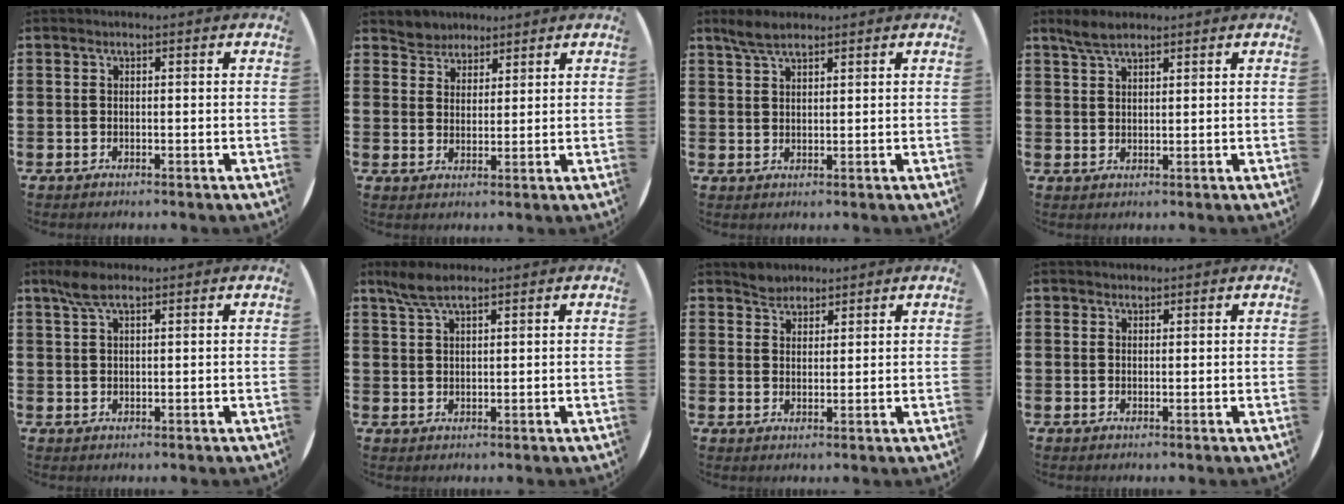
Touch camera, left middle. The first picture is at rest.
{"total": 3.3, "force": [2.9, 1.3, -0.7], "torque": [0.002, -0.001, 0.058]}
{"total": 3.2, "force": [2.7, 1.0, 1.5], "torque": [-0.036, 0.005, 0.050]}
{"total": 3.2, "force": [2.7, 1.0, 1.5], "torque": [-0.035, 0.006, 0.050]}
{"total": 3.3, "force": [2.3, 1.0, 2.2], "torque": [-0.049, 0.006, 0.041]}
{"total": 3.8, "force": [2.9, 1.0, 2.2], "torque": [-0.050, 0.004, 0.054]}
{"total": 2.5, "force": [2.4, 0.9, -0.3], "torque": [0.000, 0.003, 0.047]}
{"total": 0.9, "force": [0.8, 0.3, -0.1], "torque": [0.001, 0.002, 0.017]}